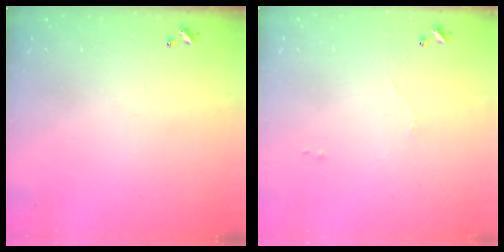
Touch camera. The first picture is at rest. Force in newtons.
{"total": 1.8, "press": 1.8, "slide": 0.4}